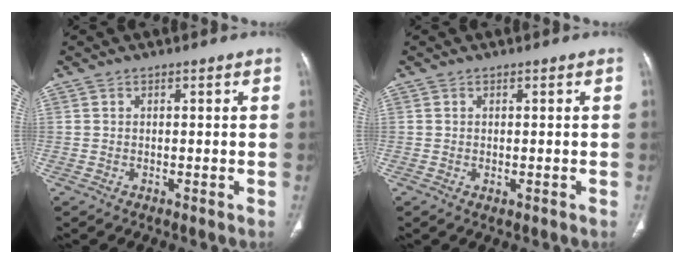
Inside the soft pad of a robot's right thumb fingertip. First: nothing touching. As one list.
[{"total": 0.9, "force": [-0.3, 0.4, 0.7], "torque": [-0.014, -0.004, -0.001]}]